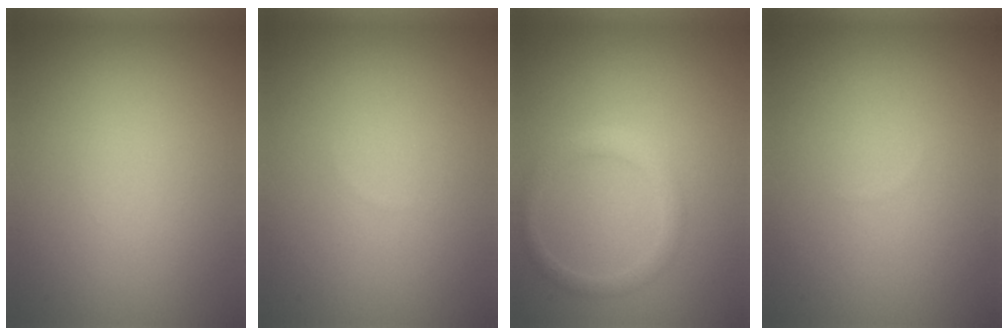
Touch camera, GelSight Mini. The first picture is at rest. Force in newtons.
{"total": 0.0}
{"total": 1.9, "press": 1.9, "slide": 0.1}
{"total": 0.0}